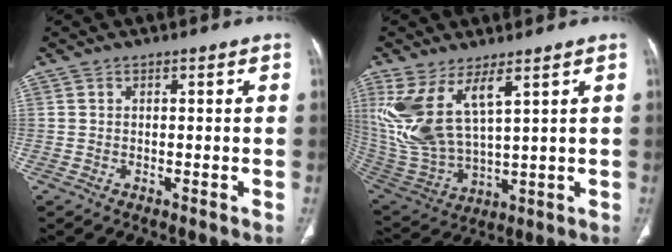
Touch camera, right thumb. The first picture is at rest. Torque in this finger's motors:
{"motor_torque": [0.18, 0.45, 1.35, 1.42, 0.21]}